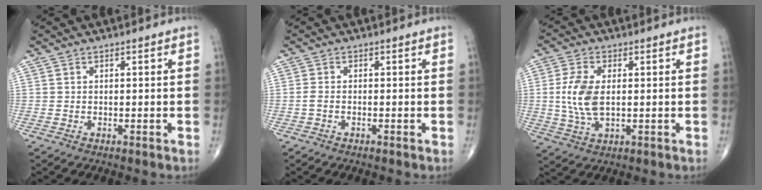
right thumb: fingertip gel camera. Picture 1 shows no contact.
{"total": 1.1, "force": [-0.4, 0.6, 0.9], "torque": [-0.020, 0.002, -0.010]}
{"total": 8.5, "force": [0.5, 4.5, 7.2], "torque": [-0.161, -0.005, 0.012]}